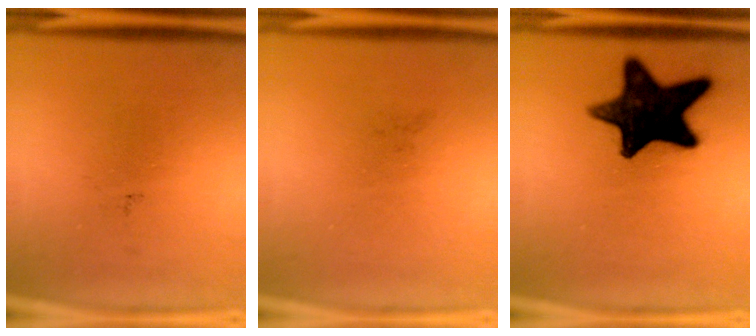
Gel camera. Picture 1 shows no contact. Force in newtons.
{"total": 0.0}
{"total": 16.0}